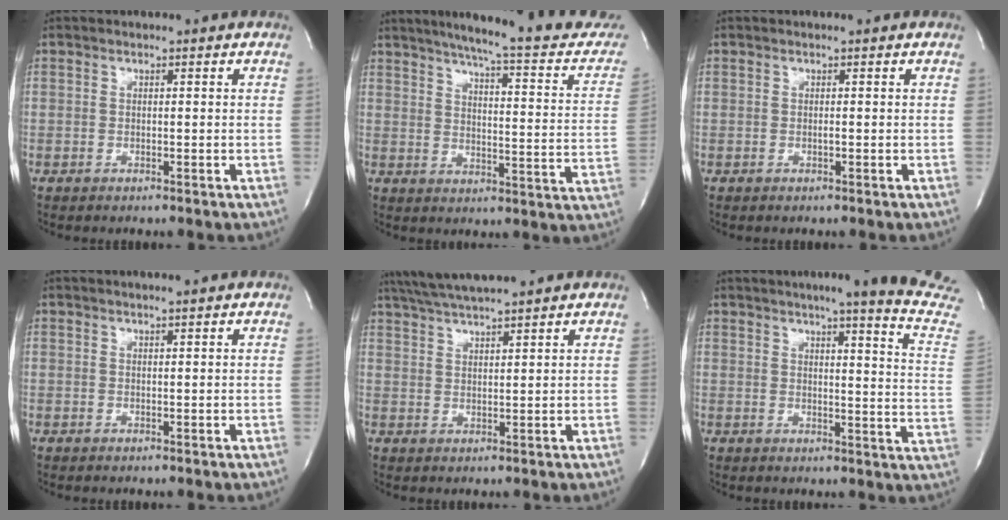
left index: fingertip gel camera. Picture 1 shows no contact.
{"total": 22.7, "force": [19.7, 1.7, 11.3], "torque": [-0.158, -0.046, 0.239]}
{"total": 0.0}
{"total": 2.3, "force": [2.0, -0.2, 1.1], "torque": [-0.015, 0.009, 0.029]}
{"total": 8.8, "force": [7.8, -0.4, 4.0], "torque": [-0.075, 0.027, 0.127]}
{"total": 17.0, "force": [14.5, -1.6, 8.7], "torque": [-0.116, -0.085, 0.159]}